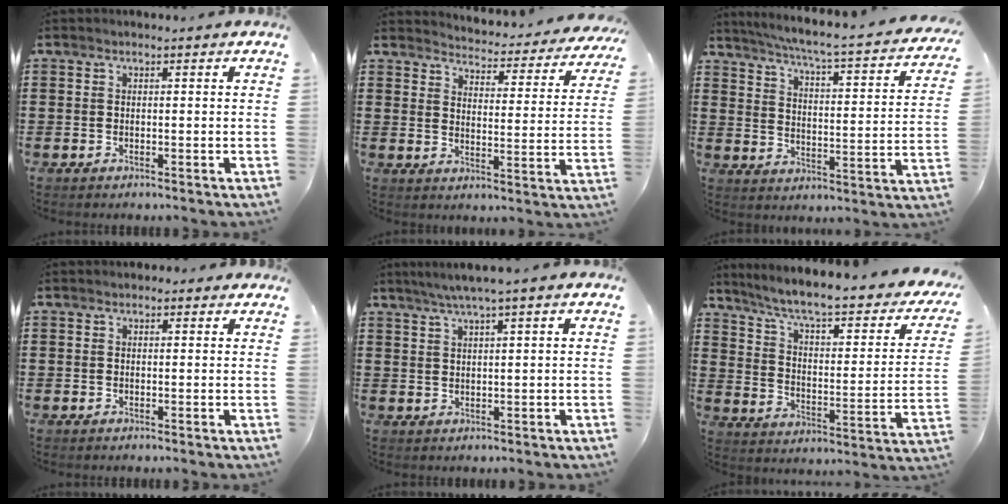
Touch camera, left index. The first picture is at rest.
{"total": 3.5, "force": [3.4, -0.1, 0.2], "torque": [-0.021, -0.040, 0.051]}
{"total": 4.4, "force": [3.7, -0.7, 2.2], "torque": [-0.063, -0.040, 0.052]}
{"total": 0.7, "force": [0.1, 0.7, 0.2], "torque": [-0.007, 0.006, 0.002]}
{"total": 2.6, "force": [1.4, -0.4, 2.2], "torque": [-0.041, -0.001, 0.024]}
{"total": 6.9, "force": [5.2, 0.6, 4.5], "torque": [-0.109, -0.041, 0.082]}